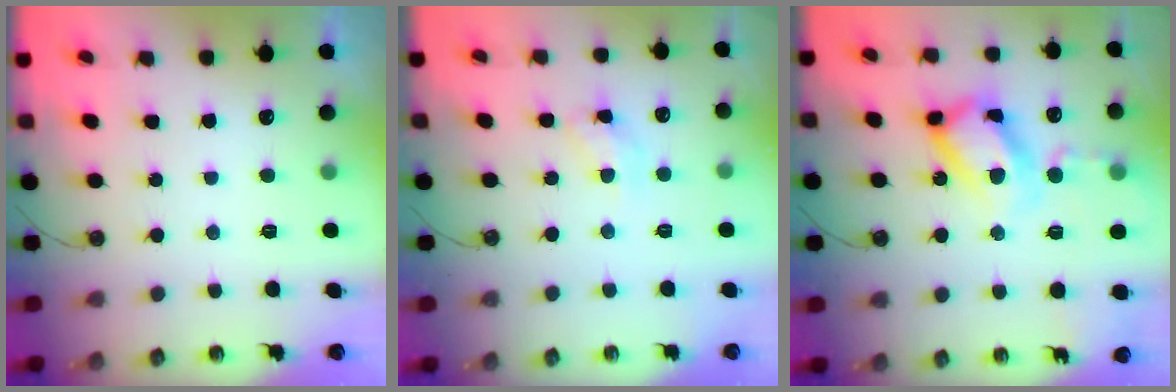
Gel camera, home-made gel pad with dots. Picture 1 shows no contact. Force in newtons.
{"total": 8.6, "press": 8.6, "slide": 0.7}
{"total": 18.3, "press": 18.3, "slide": 1.1}